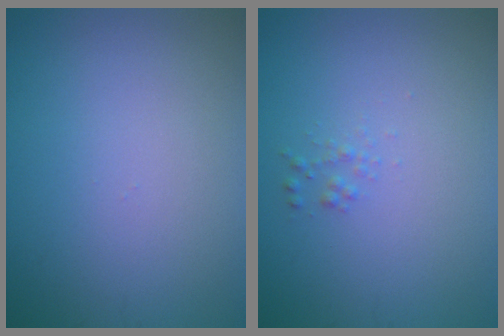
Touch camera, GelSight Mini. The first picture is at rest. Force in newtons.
{"total": 0.7, "press": 0.7, "slide": 0.0}